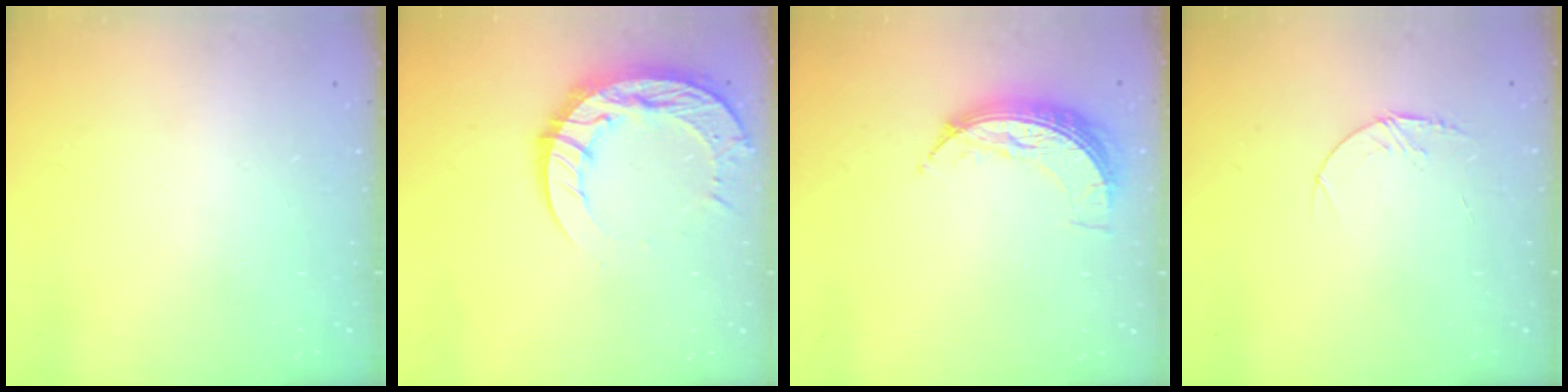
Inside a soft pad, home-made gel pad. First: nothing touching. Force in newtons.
{"total": 14.0, "press": 14.0, "slide": 1.3}
{"total": 7.8, "press": 7.8, "slide": 0.3}
{"total": 4.0, "press": 3.9, "slide": 0.5}